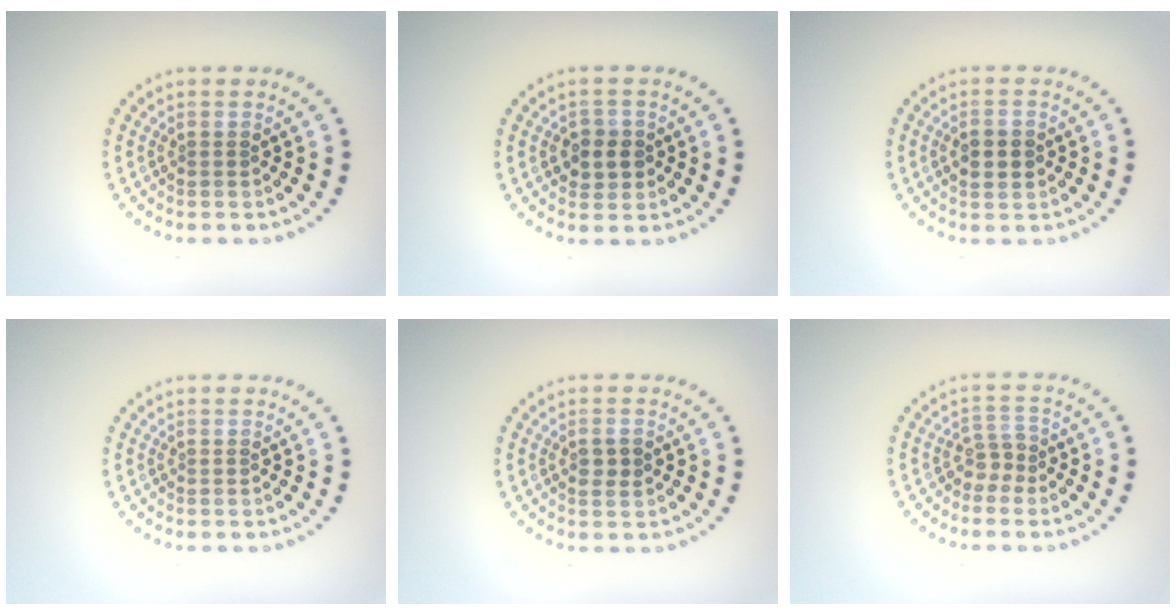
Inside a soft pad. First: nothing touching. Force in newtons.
{"total": 2.4, "press": 2.3, "slide": 0.6}
{"total": 2.9, "press": 2.9, "slide": 0.2}
{"total": 0.0}
{"total": 1.8, "press": 1.8, "slide": 0.2}
{"total": 1.9, "press": 1.3, "slide": 1.4}